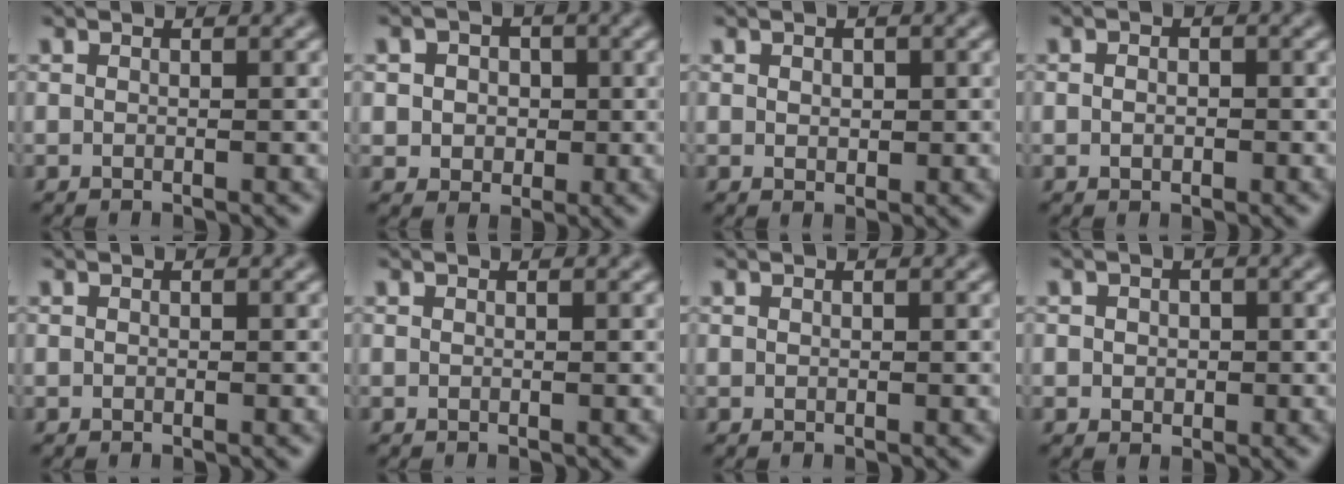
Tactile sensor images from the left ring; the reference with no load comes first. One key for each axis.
{"total": 3.9, "fx": 0.7, "fy": 3.4, "fz": 1.8, "tx": -0.020, "ty": 0.013, "tz": -0.002}
{"total": 1.0, "fx": 0.2, "fy": 0.8, "fz": 0.7, "tx": -0.010, "ty": -0.003, "tz": 0.005}
{"total": 1.6, "fx": 0.0, "fy": 1.2, "fz": 1.0, "tx": -0.007, "ty": 0.003, "tz": -0.010}
{"total": 0.0}
{"total": 0.0}
{"total": 0.0}
{"total": 1.5, "fx": 0.1, "fy": 1.4, "fz": 0.6, "tx": -0.003, "ty": -0.001, "tz": -0.003}